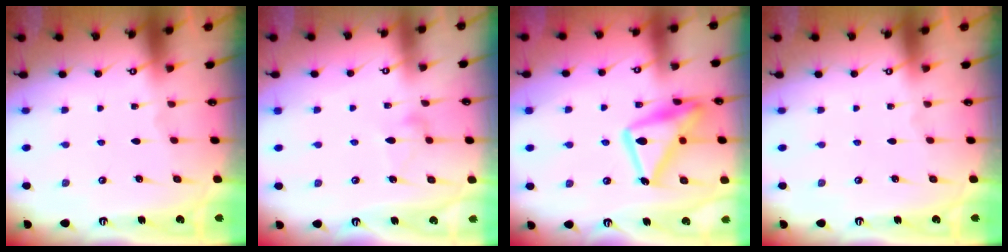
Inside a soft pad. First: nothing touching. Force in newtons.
{"total": 6.6, "press": 6.5, "slide": 0.4}
{"total": 18.6, "press": 18.6, "slide": 1.2}
{"total": 0.0}